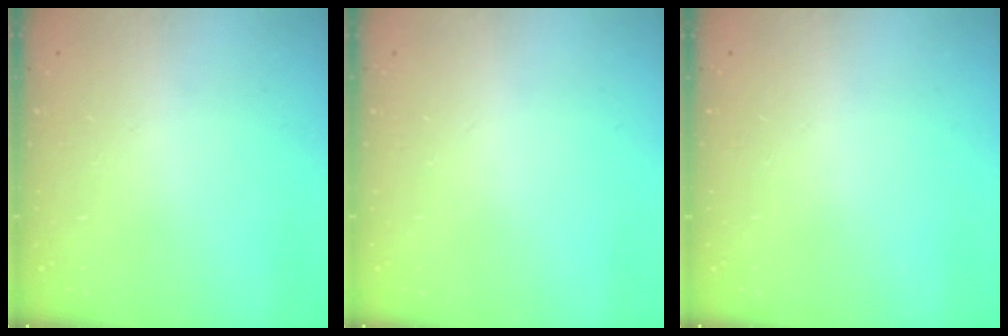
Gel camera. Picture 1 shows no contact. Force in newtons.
{"total": 0.0}
{"total": 0.0}